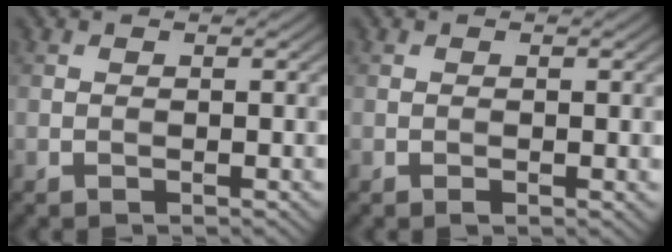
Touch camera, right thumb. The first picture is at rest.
{"total": 0.8, "force": [-0.2, 0.2, 0.7], "torque": [-0.012, -0.003, -0.002]}